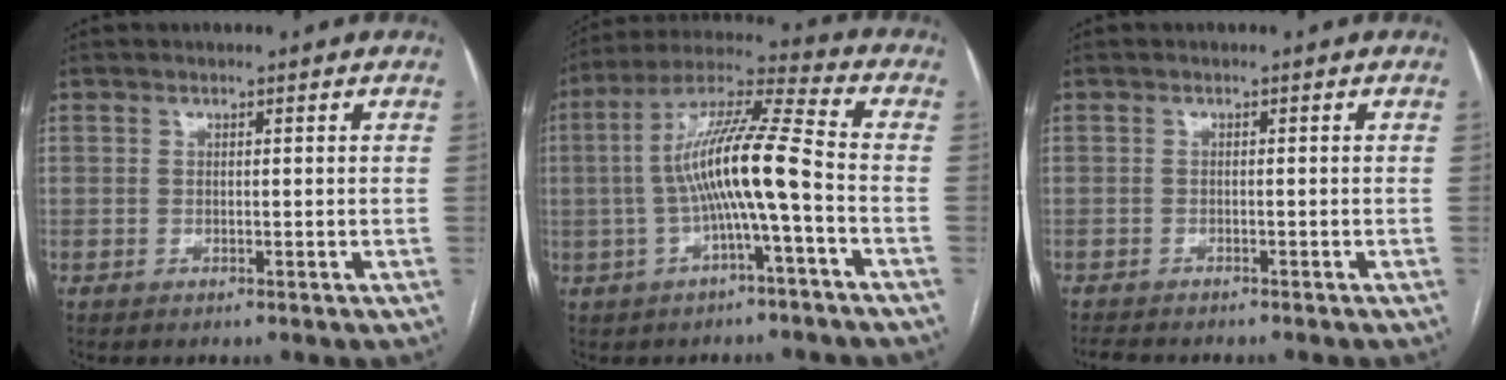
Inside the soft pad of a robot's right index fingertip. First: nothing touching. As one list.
[{"total": 12.6, "force": [-2.0, 0.5, 12.5], "torque": [-0.236, 0.028, -0.039]}, {"total": 4.5, "force": [-4.1, 1.1, 1.6], "torque": [-0.024, -0.010, -0.062]}]